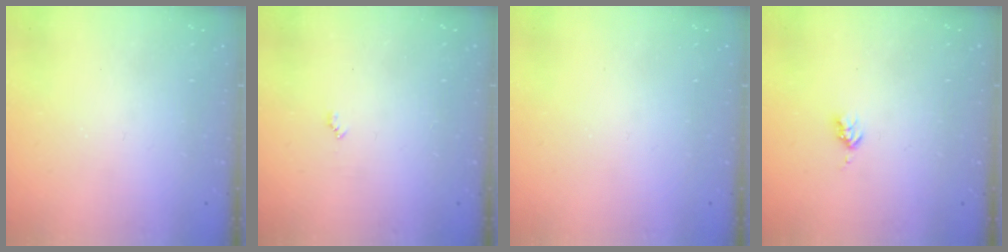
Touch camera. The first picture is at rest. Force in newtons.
{"total": 3.7, "press": 3.7, "slide": 0.4}
{"total": 0.0}
{"total": 2.7, "press": 2.6, "slide": 0.5}